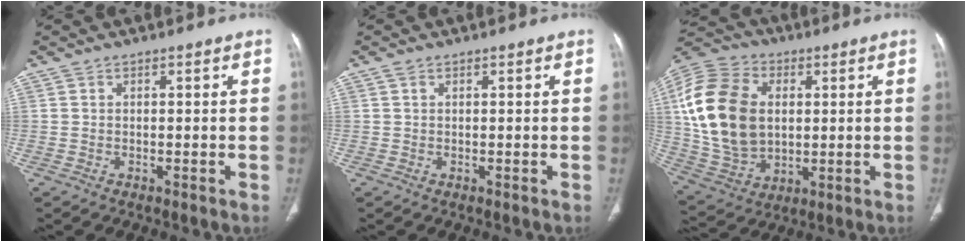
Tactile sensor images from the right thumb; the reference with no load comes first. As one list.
[{"total": 0.6, "force": [0.3, 0.4, 0.4], "torque": [-0.009, 0.006, 0.006]}, {"total": 21.5, "force": [2.9, 15.0, 15.1], "torque": [-0.299, 0.000, 0.064]}]